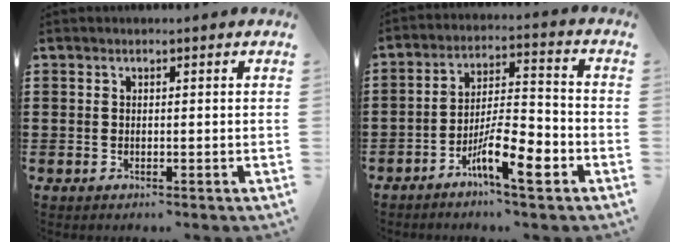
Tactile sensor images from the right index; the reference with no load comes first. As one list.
[{"total": 9.3, "force": [-5.5, 2.5, 7.1], "torque": [-0.132, 0.008, -0.099]}]